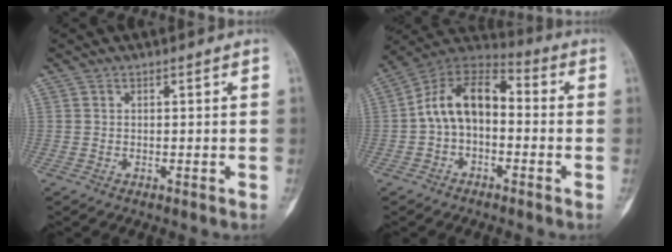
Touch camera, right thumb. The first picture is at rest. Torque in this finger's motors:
{"motor_torque": [0.67, 0.83, 1.51, -0.35, 0.29]}